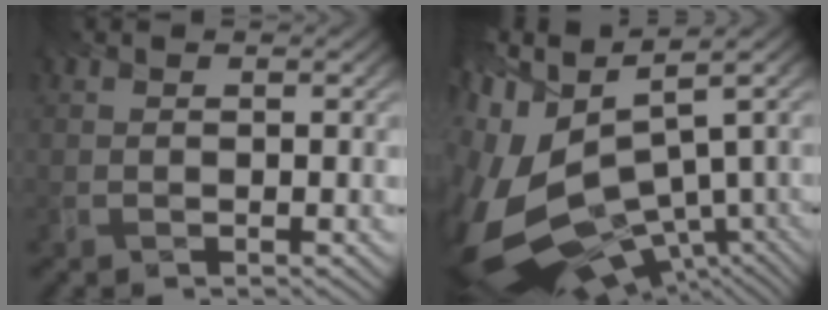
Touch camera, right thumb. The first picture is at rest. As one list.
[{"total": 13.9, "force": [-3.2, 7.5, 11.2], "torque": [-0.285, -0.053, 0.001]}]